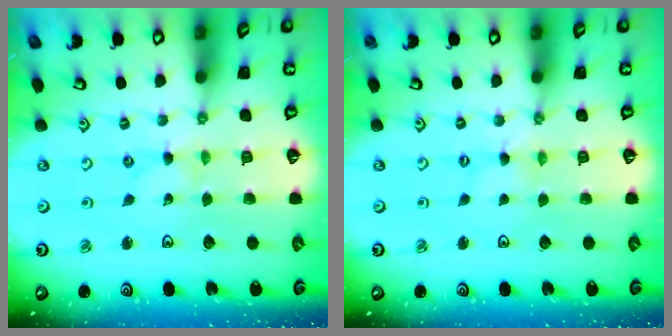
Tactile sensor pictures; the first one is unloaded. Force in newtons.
{"total": 0.0}